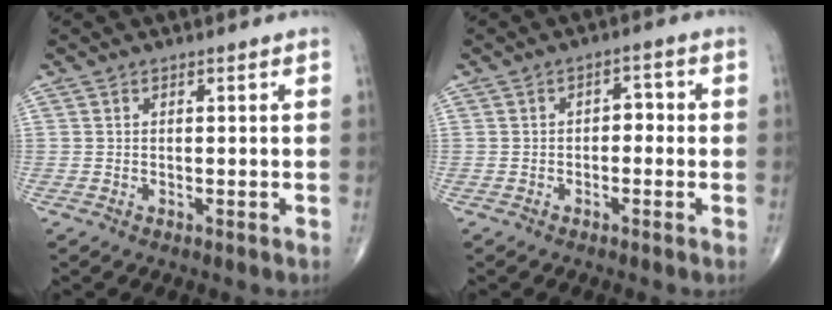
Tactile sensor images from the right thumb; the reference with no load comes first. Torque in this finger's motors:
{"motor_torque": [-0.46, 0.08, 0.06, 0.31, 0.02]}